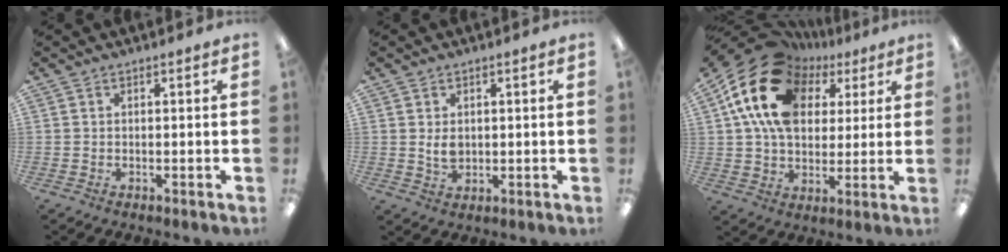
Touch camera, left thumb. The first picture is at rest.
{"total": 3.7, "force": [0.7, 2.6, 2.4], "torque": [-0.049, -0.001, 0.008]}
{"total": 20.4, "force": [8.4, 14.7, 11.5], "torque": [-0.221, -0.028, 0.150]}